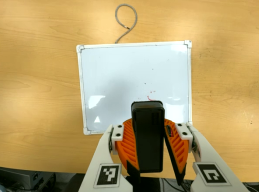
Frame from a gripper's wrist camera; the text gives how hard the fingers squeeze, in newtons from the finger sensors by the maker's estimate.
{"total": 10.6, "left": 10.5, "right": 10.6}